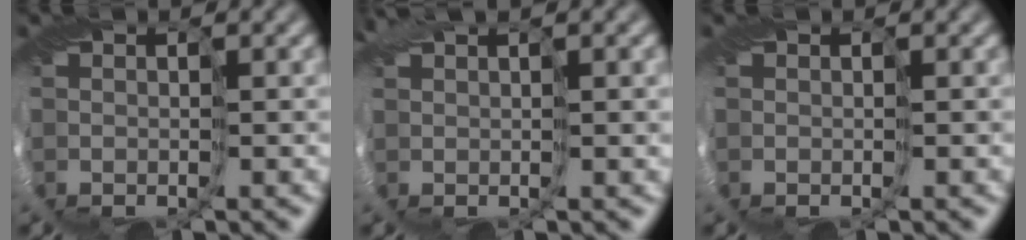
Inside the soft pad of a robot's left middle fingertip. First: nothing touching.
{"total": 4.7, "force": [2.5, 1.1, 3.8], "torque": [-0.069, 0.015, 0.052]}
{"total": 0.0}